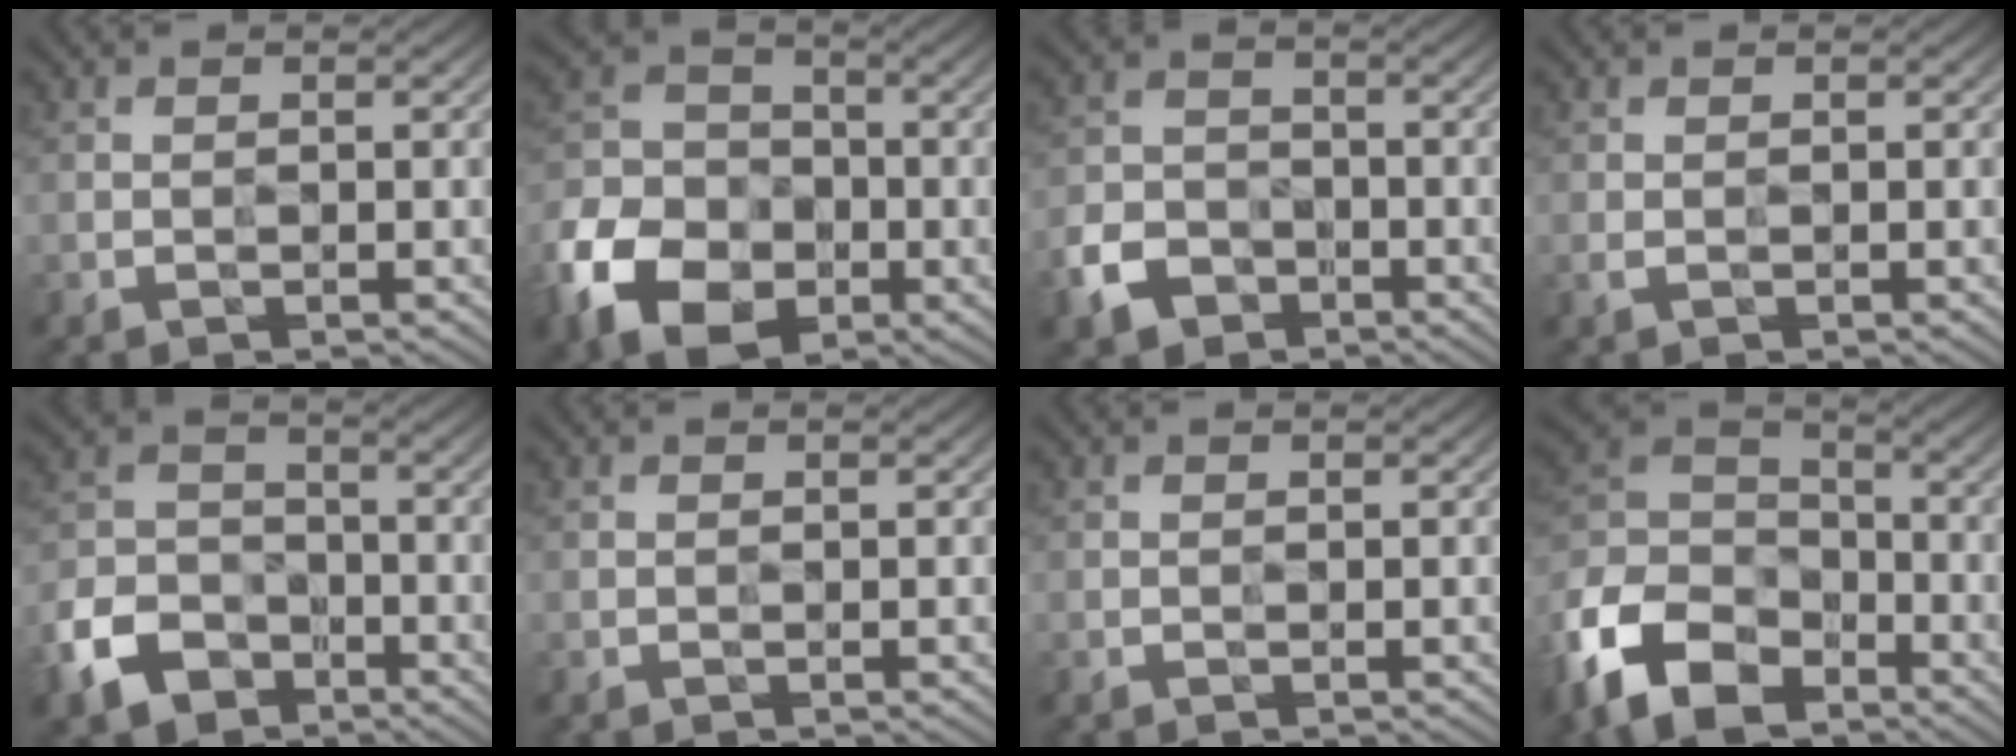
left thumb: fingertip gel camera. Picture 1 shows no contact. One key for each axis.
{"total": 12.5, "fx": -5.3, "fy": 9.1, "fz": 6.7, "tx": -0.168, "ty": -0.033, "tz": -0.115}
{"total": 5.2, "fx": -3.0, "fy": 3.8, "fz": 1.8, "tx": -0.044, "ty": -0.005, "tz": -0.070}
{"total": 0.6, "fx": -0.1, "fy": 0.4, "fz": 0.5, "tx": -0.014, "ty": 0.001, "tz": -0.005}
{"total": 8.3, "fx": -4.7, "fy": 5.8, "fz": 3.6, "tx": -0.090, "ty": -0.015, "tz": -0.108}
{"total": 0.0}
{"total": 0.0}
{"total": 14.2, "fx": -8.2, "fy": 8.9, "fz": 7.4, "tx": -0.210, "ty": -0.028, "tz": -0.170}